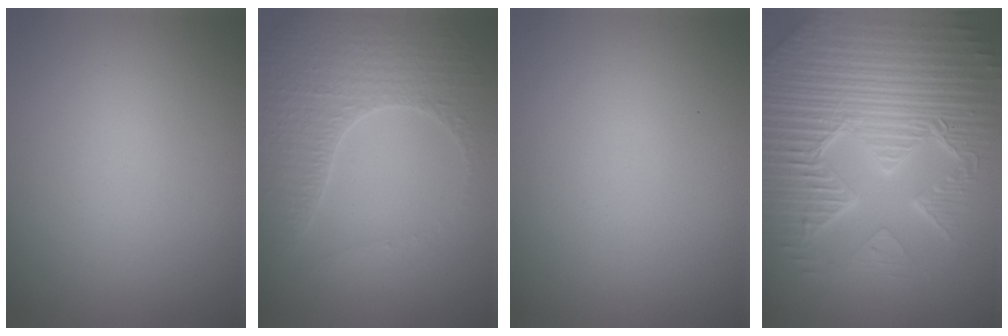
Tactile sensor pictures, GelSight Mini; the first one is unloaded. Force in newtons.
{"total": 3.3, "press": 3.2, "slide": 0.9}
{"total": 0.0}
{"total": 9.5, "press": 6.5, "slide": 7.0}